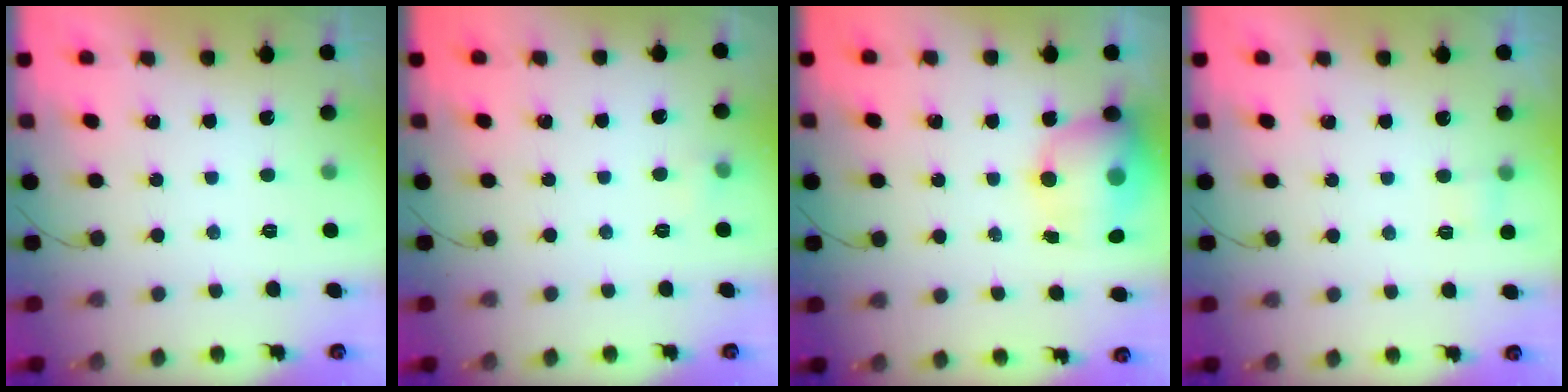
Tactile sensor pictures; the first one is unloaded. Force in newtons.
{"total": 3.4, "press": 3.1, "slide": 1.5}
{"total": 10.6, "press": 10.2, "slide": 2.7}
{"total": 2.8, "press": 2.6, "slide": 1.1}